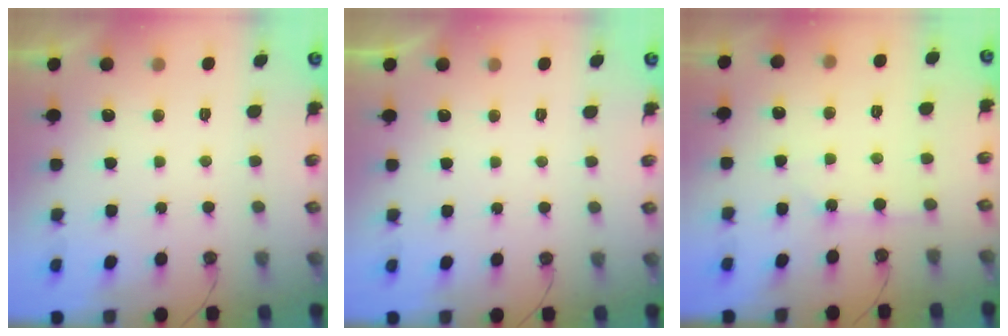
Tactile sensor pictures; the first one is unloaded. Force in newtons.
{"total": 0.0}
{"total": 2.9, "press": 2.9, "slide": 0.4}